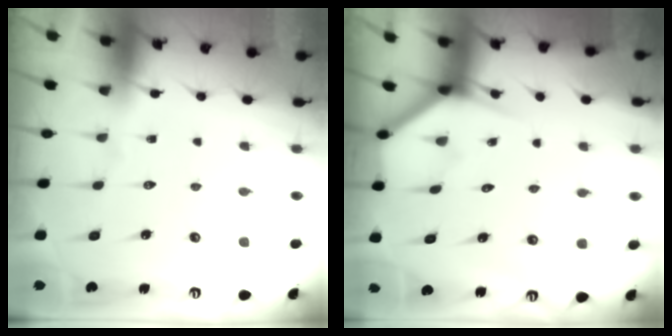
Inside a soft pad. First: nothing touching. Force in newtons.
{"total": 3.7, "press": 3.7, "slide": 0.3}